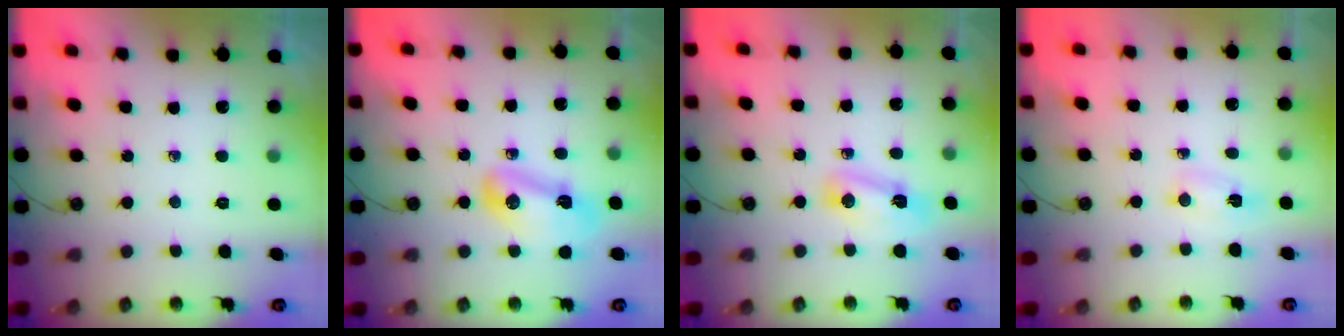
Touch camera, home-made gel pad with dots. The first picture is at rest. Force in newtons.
{"total": 8.2, "press": 8.1, "slide": 0.9}
{"total": 5.2, "press": 5.1, "slide": 0.7}
{"total": 2.9, "press": 1.6, "slide": 2.4}